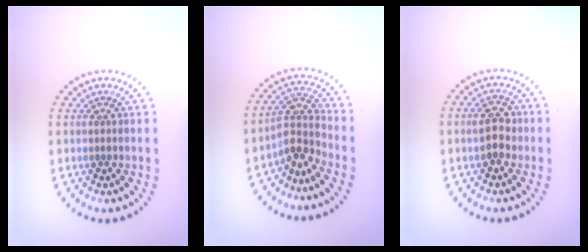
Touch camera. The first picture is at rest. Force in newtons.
{"total": 3.1, "press": 2.3, "slide": 2.1}
{"total": 2.7, "press": 2.7, "slide": 0.2}